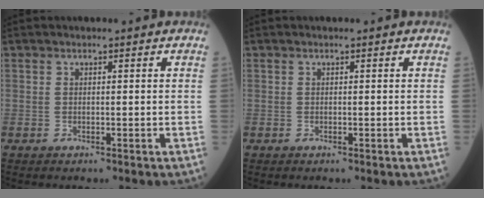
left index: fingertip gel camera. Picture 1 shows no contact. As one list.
[{"total": 0.0}]